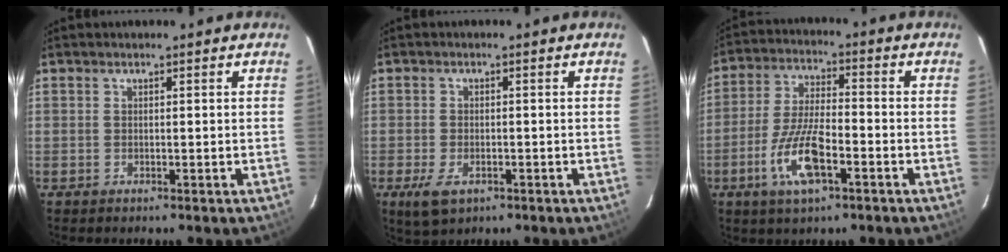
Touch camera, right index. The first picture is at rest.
{"total": 5.1, "force": [-2.5, 2.7, 3.5], "torque": [-0.081, -0.012, -0.040]}
{"total": 10.9, "force": [-4.9, 3.3, 9.2], "torque": [-0.195, -0.007, -0.092]}